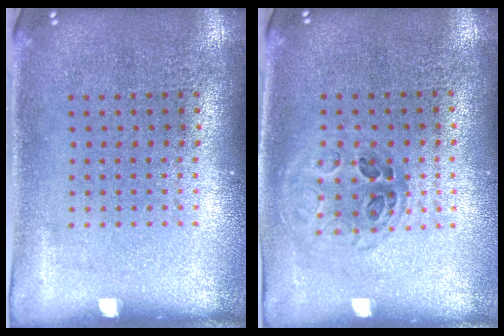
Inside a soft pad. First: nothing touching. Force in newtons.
{"total": 1.0, "press": 0.9, "slide": 0.4}